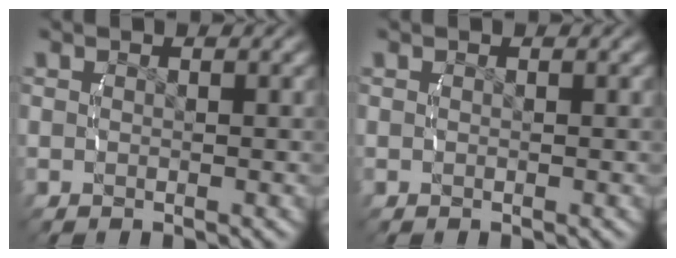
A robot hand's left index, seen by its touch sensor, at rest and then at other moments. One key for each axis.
{"total": 0.0}